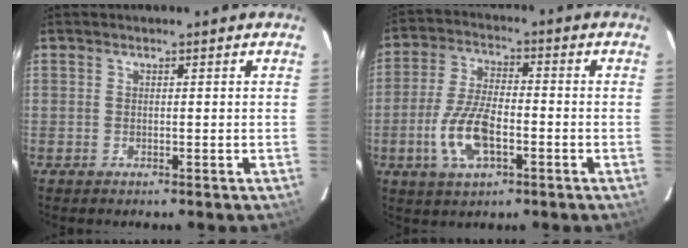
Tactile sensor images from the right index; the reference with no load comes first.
{"total": 10.6, "force": [-3.7, 4.4, 8.9], "torque": [-0.187, -0.002, -0.070]}